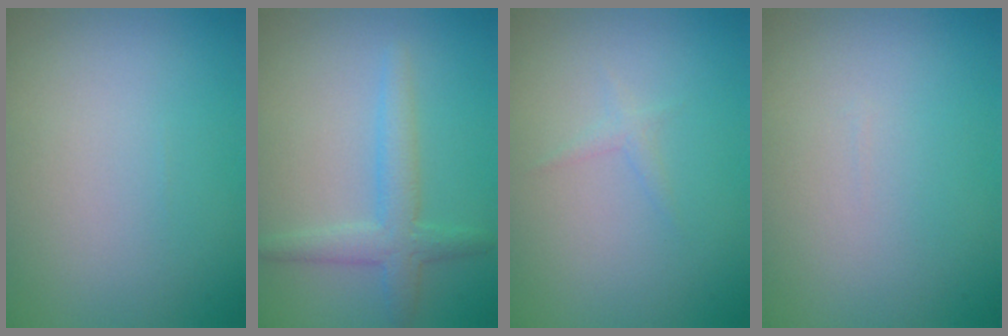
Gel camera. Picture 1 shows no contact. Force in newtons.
{"total": 2.8, "press": 2.8, "slide": 0.1}
{"total": 0.7, "press": 0.7, "slide": 0.0}
{"total": 0.0}